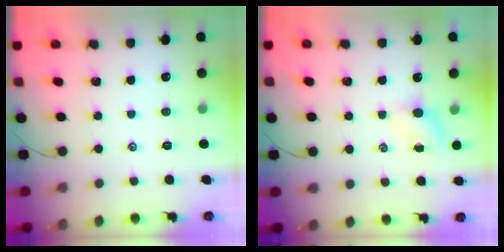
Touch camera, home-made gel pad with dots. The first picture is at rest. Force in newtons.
{"total": 4.2, "press": 4.1, "slide": 1.1}